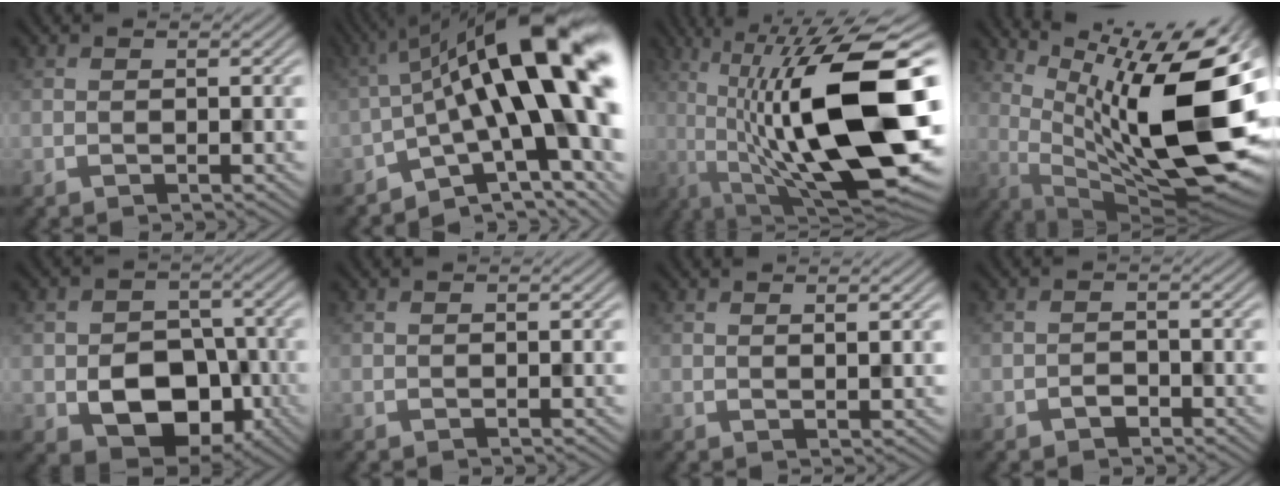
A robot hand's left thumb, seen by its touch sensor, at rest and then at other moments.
{"total": 21.4, "force": [-0.6, 7.8, 19.9], "torque": [-0.263, 0.018, -0.022]}
{"total": 20.7, "force": [-0.2, 6.7, 19.6], "torque": [-0.334, 0.028, 0.001]}
{"total": 17.7, "force": [3.4, 4.9, 16.6], "torque": [-0.266, 0.012, 0.075]}
{"total": 9.5, "force": [-3.1, 7.0, 5.6], "torque": [-0.101, -0.021, -0.055]}
{"total": 0.0}
{"total": 1.5, "force": [0.8, 0.2, 1.2], "torque": [-0.021, 0.003, 0.010]}
{"total": 1.5, "force": [-1.0, 0.9, 0.7], "torque": [-0.010, 0.001, -0.021]}